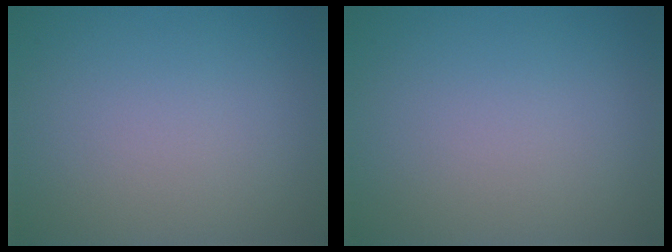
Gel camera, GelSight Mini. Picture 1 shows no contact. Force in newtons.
{"total": 0.0}